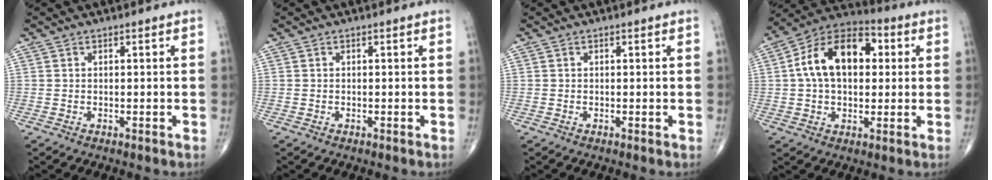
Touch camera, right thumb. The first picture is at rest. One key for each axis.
{"total": 0.0}
{"total": 0.0}
{"total": 16.4, "fx": 2.9, "fy": 10.3, "fz": 12.4, "tx": -0.189, "ty": 0.025, "tz": 0.038}